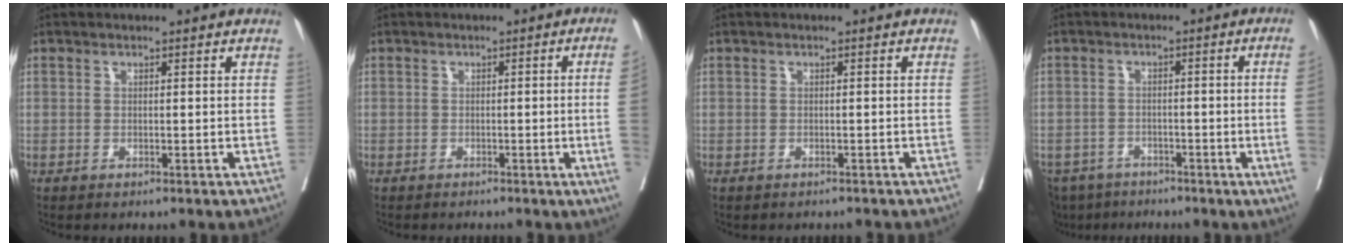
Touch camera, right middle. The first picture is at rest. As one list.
[{"total": 5.4, "force": [-1.4, -2.2, 4.8], "torque": [-0.053, -0.007, -0.020]}, {"total": 1.8, "force": [-1.7, 0.7, 0.2], "torque": [-0.001, -0.005, -0.027]}, {"total": 5.6, "force": [-3.6, 0.5, 4.3], "torque": [-0.066, 0.013, -0.058]}]